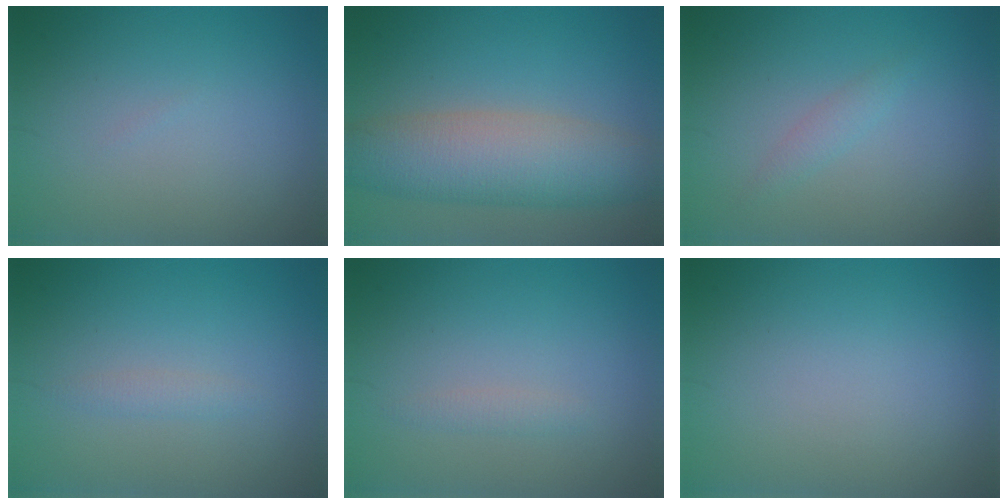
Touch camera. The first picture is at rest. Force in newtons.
{"total": 7.6, "press": 7.6, "slide": 0.5}
{"total": 1.2, "press": 1.2, "slide": 0.1}
{"total": 0.9, "press": 0.9, "slide": 0.0}
{"total": 0.9, "press": 0.9, "slide": 0.1}
{"total": 0.0}